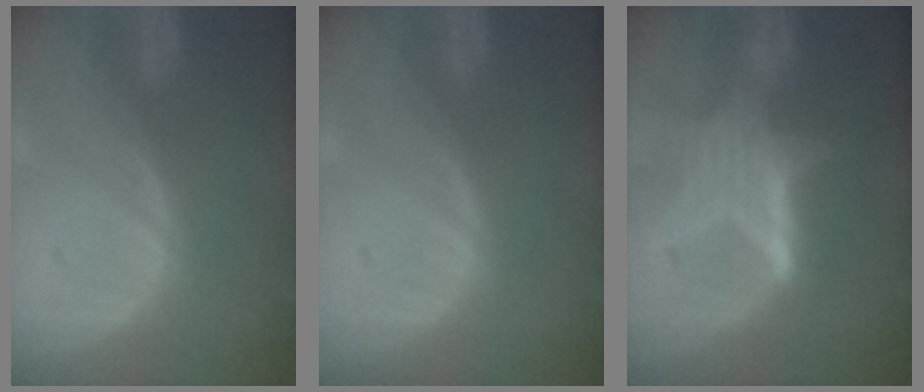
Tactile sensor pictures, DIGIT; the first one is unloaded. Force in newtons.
{"total": 0.0}
{"total": 6.3, "press": 6.3, "slide": 0.5}